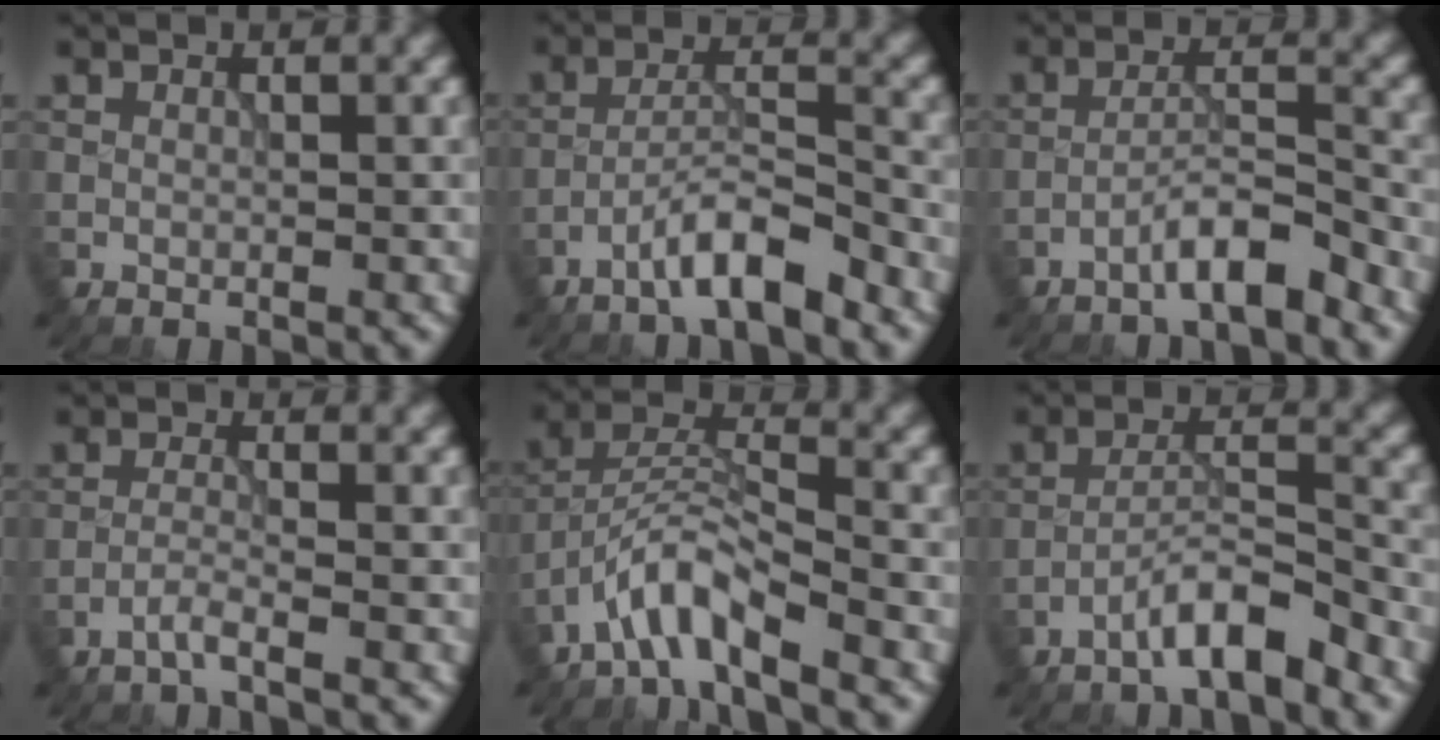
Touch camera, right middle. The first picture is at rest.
{"total": 4.6, "force": [-3.3, 0.7, 3.2], "torque": [-0.054, 0.014, -0.066]}
{"total": 3.9, "force": [-2.9, 0.4, 2.6], "torque": [-0.041, 0.014, -0.057]}
{"total": 1.7, "force": [-1.2, 0.1, 1.1], "torque": [-0.015, 0.003, -0.035]}
{"total": 5.1, "force": [-3.9, 1.0, 3.1], "torque": [-0.055, 0.009, -0.081]}
{"total": 4.3, "force": [-3.2, 0.5, 2.7], "torque": [-0.046, 0.015, -0.065]}